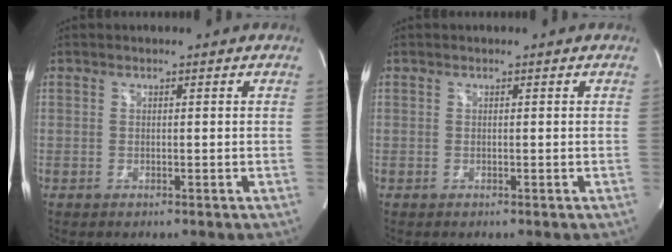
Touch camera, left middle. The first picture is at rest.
{"total": 0.0}